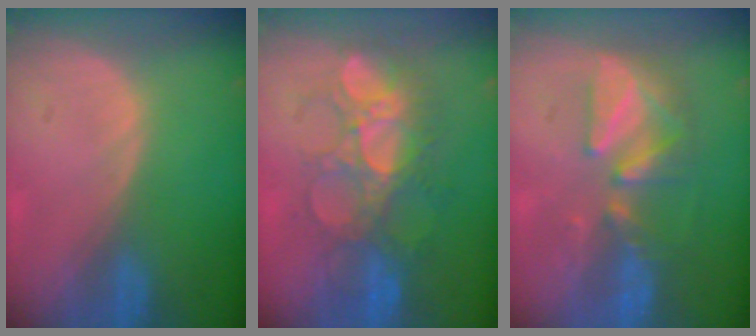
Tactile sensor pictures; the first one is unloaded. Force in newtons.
{"total": 9.2, "press": 8.8, "slide": 2.5}
{"total": 7.7, "press": 7.3, "slide": 2.5}